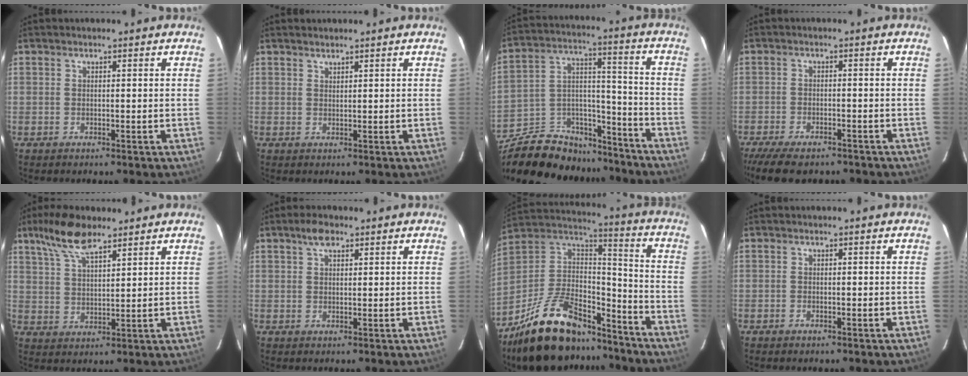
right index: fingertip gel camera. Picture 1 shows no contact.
{"total": 1.0, "force": [0.9, 0.1, 0.2], "torque": [-0.003, 0.001, 0.018]}
{"total": 22.7, "force": [-17.3, 11.3, 9.3], "torque": [-0.200, 0.056, -0.256]}
{"total": 10.4, "force": [-8.5, 3.4, 5.0], "torque": [-0.119, -0.027, -0.140]}
{"total": 9.2, "force": [6.5, 3.0, 5.7], "torque": [-0.113, 0.018, 0.125]}
{"total": 3.2, "force": [1.9, 1.5, 2.1], "torque": [-0.038, 0.011, 0.035]}
{"total": 27.6, "force": [-19.9, 11.6, 15.2], "torque": [-0.299, 0.014, -0.309]}
{"total": 0.7, "force": [-0.5, 0.4, 0.1], "torque": [-0.002, 0.001, -0.008]}